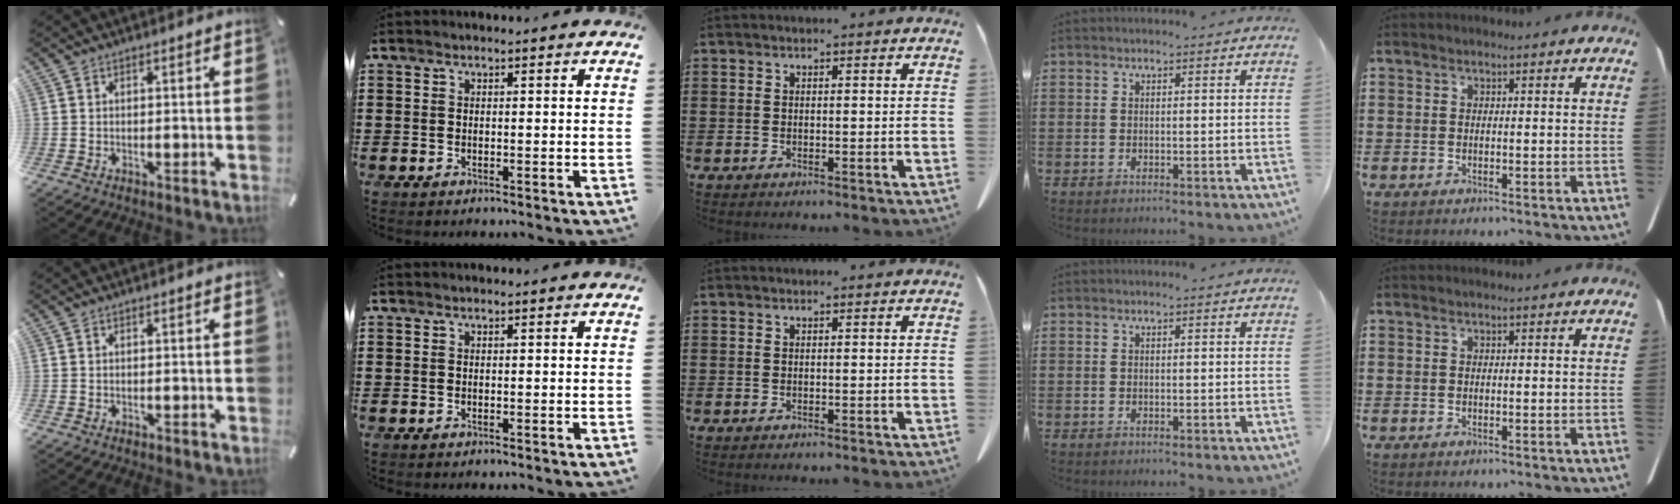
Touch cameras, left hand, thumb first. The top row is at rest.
{}